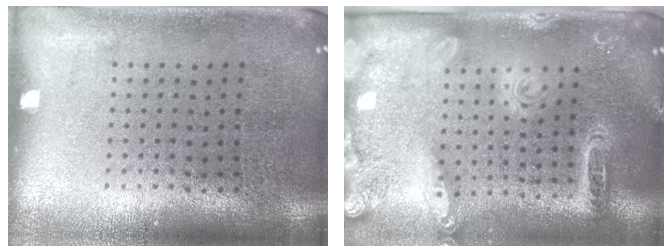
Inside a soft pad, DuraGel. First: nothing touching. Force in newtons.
{"total": 2.3, "press": 2.0, "slide": 1.2}